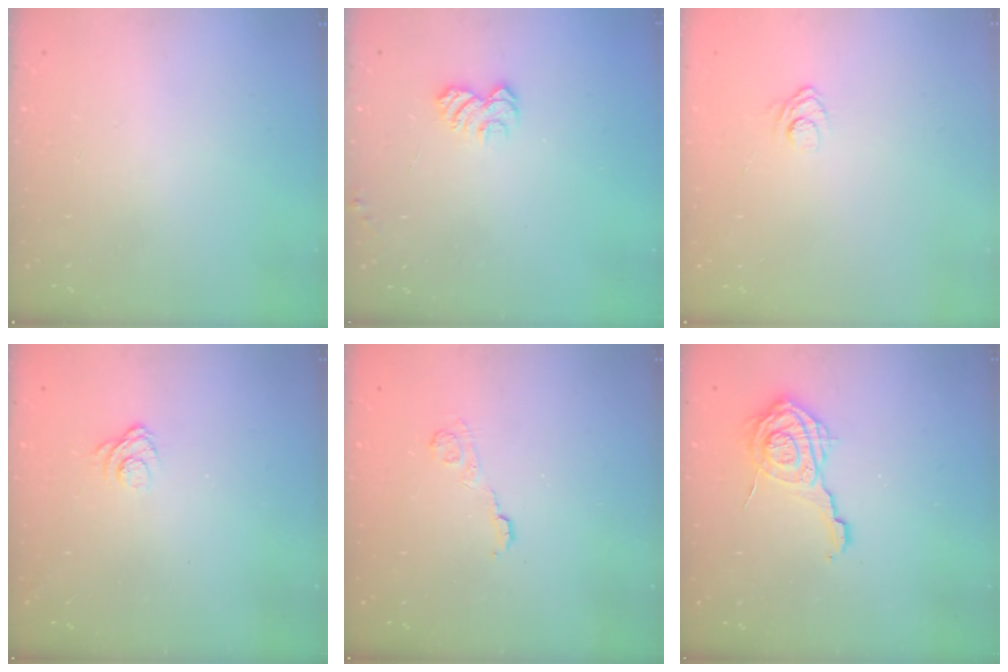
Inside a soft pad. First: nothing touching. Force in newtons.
{"total": 5.5, "press": 5.4, "slide": 0.5}
{"total": 3.7, "press": 3.6, "slide": 1.2}
{"total": 5.1, "press": 4.9, "slide": 1.3}
{"total": 3.6, "press": 3.4, "slide": 1.2}
{"total": 12.2, "press": 12.2, "slide": 0.6}